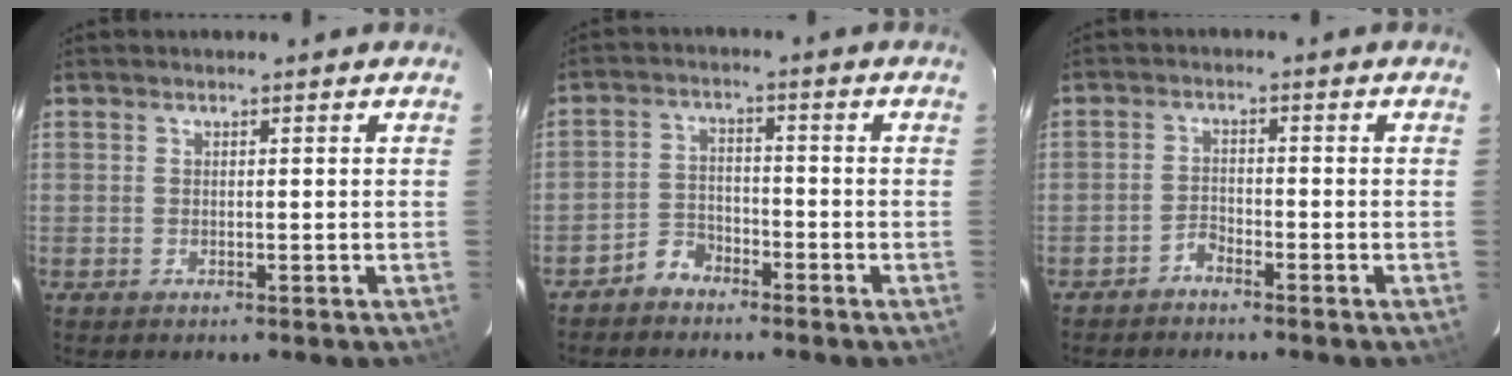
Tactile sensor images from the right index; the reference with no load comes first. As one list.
[{"total": 4.2, "force": [-3.6, 2.2, 0.6], "torque": [-0.019, 0.013, -0.066]}, {"total": 2.1, "force": [-1.9, 0.6, 0.4], "torque": [-0.012, 0.004, -0.037]}]